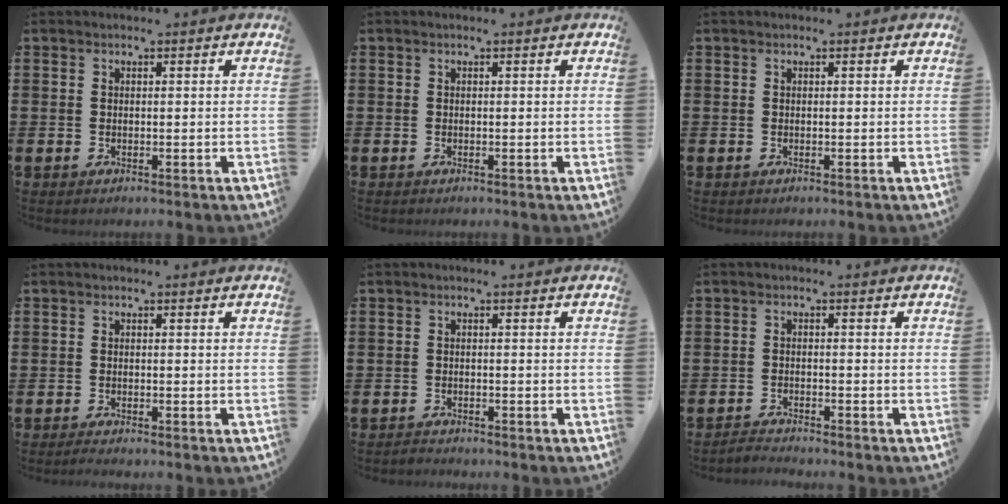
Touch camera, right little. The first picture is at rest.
{"total": 0.0}
{"total": 0.0}
{"total": 0.8, "force": [-0.6, 0.0, 0.5], "torque": [-0.009, -0.002, -0.011]}
{"total": 0.8, "force": [-0.8, 0.1, 0.0], "torque": [-0.003, 0.001, -0.018]}
{"total": 1.6, "force": [-1.6, -0.1, 0.0], "torque": [-0.003, 0.004, -0.032]}